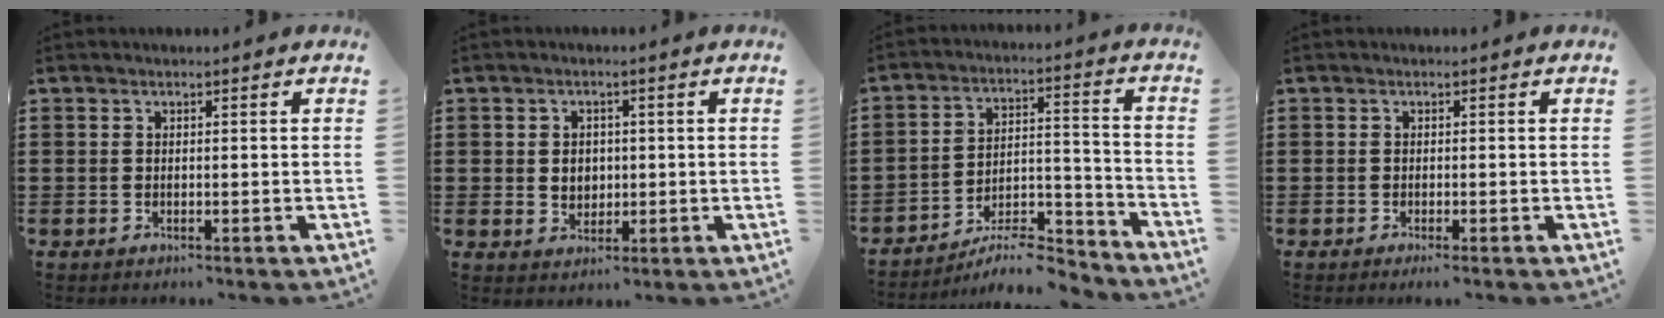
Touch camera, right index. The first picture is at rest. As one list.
[{"total": 2.8, "force": [0.2, 2.3, 1.5], "torque": [-0.027, 0.006, 0.000]}, {"total": 9.1, "force": [-8.4, 1.9, 3.2], "torque": [-0.033, 0.031, -0.156]}, {"total": 0.6, "force": [-0.4, 0.0, 0.4], "torque": [-0.008, -0.003, -0.007]}]